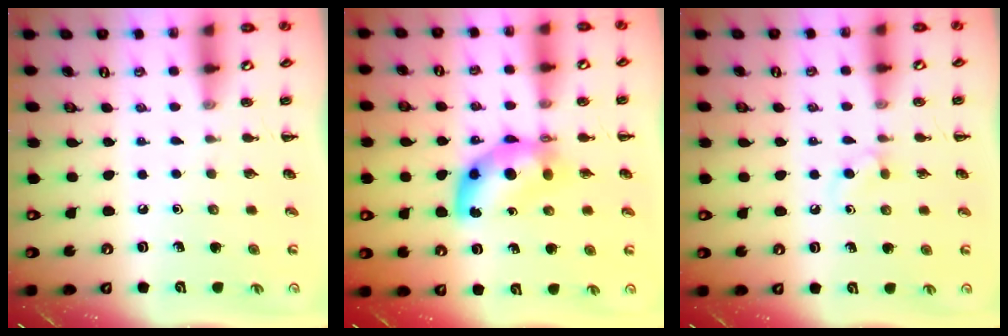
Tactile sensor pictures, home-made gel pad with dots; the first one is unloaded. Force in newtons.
{"total": 8.3, "press": 8.2, "slide": 1.4}
{"total": 2.9, "press": 2.6, "slide": 1.3}